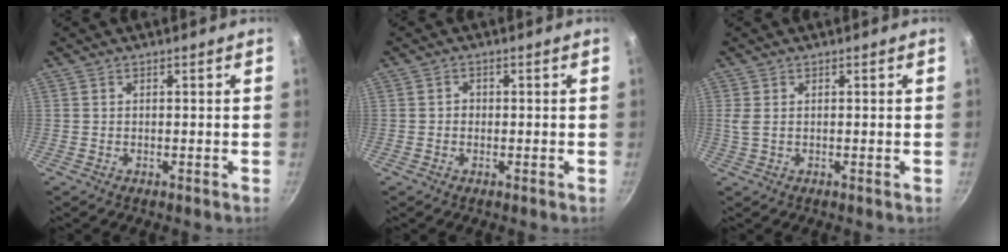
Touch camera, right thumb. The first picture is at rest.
{"total": 1.1, "force": [-0.3, 1.0, 0.3], "torque": [-0.001, 0.002, -0.006]}
{"total": 1.6, "force": [0.2, 0.5, 1.5], "torque": [-0.035, -0.001, 0.007]}